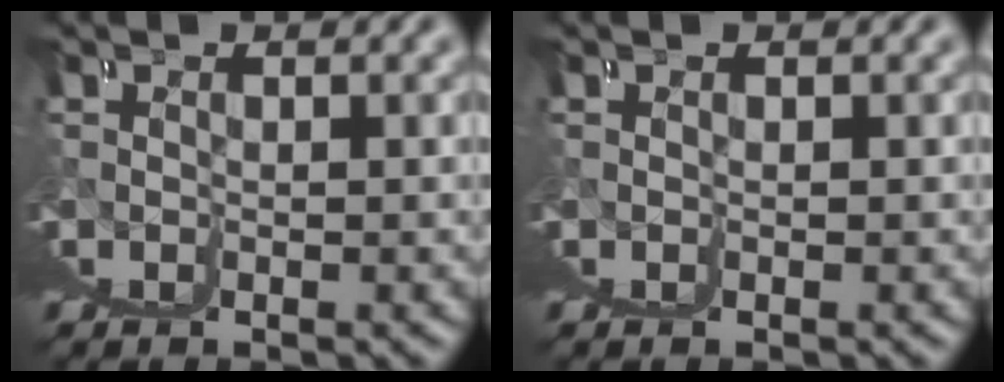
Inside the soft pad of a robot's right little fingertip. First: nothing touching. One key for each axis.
{"total": 0.0}